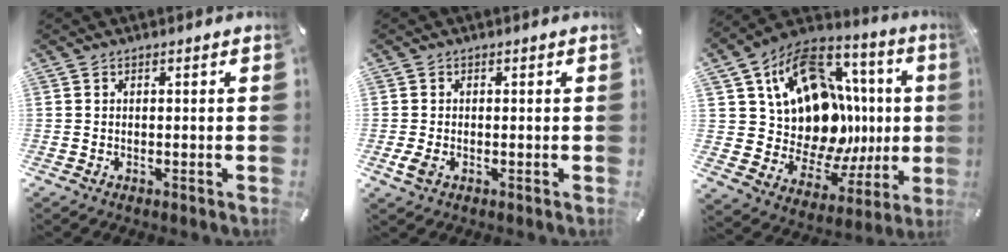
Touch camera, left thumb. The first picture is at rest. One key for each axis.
{"total": 2.6, "fx": -0.4, "fy": 2.1, "fz": 1.5, "tx": -0.038, "ty": 0.000, "tz": -0.009}
{"total": 18.7, "fx": 4.0, "fy": 14.2, "fz": 11.4, "tx": -0.189, "ty": -0.059, "tz": 0.091}